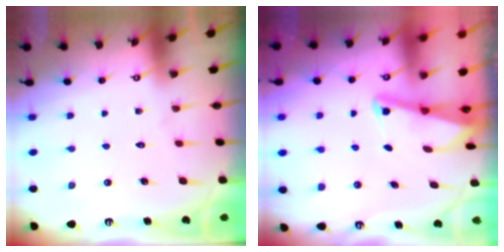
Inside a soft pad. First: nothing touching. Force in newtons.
{"total": 2.1, "press": 2.1, "slide": 0.4}